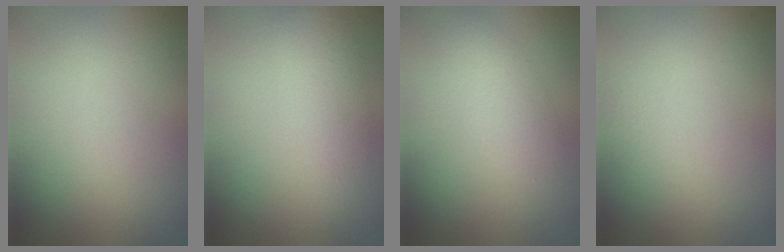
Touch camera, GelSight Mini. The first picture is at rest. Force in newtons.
{"total": 3.5, "press": 3.5, "slide": 0.2}
{"total": 3.4, "press": 3.4, "slide": 0.1}
{"total": 1.0, "press": 1.0, "slide": 0.0}